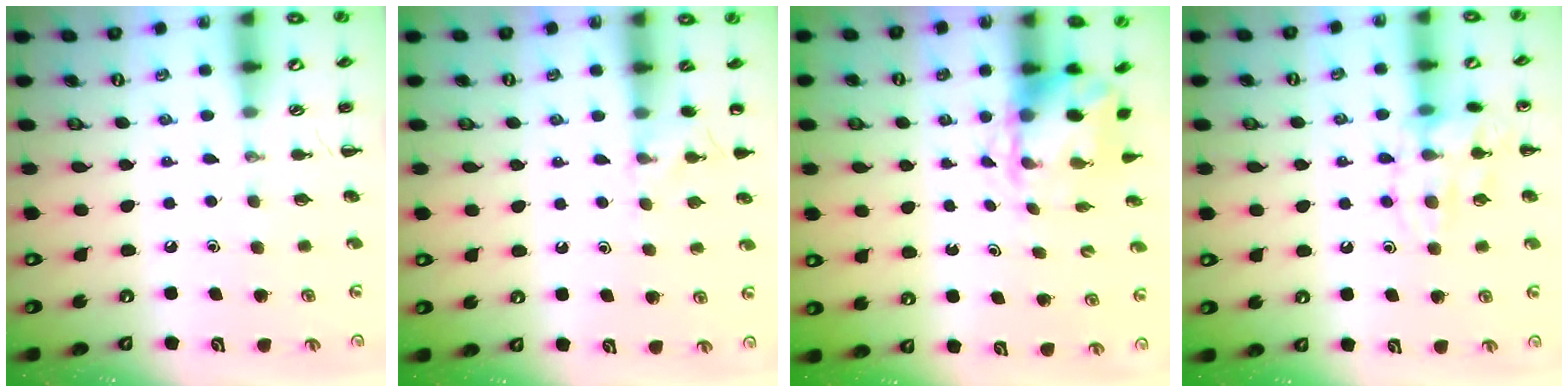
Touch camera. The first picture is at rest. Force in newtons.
{"total": 4.9, "press": 4.6, "slide": 1.7}
{"total": 4.2, "press": 4.2, "slide": 0.5}
{"total": 12.5, "press": 12.5, "slide": 0.9}